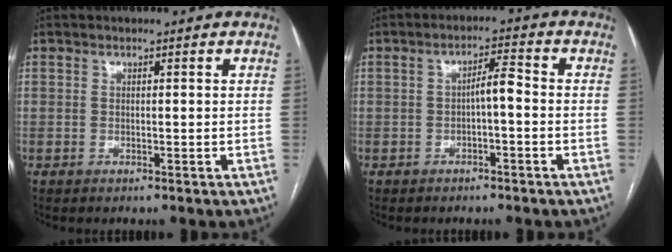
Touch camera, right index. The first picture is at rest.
{"total": 3.3, "force": [-0.7, 0.7, 3.2], "torque": [-0.050, 0.012, -0.010]}